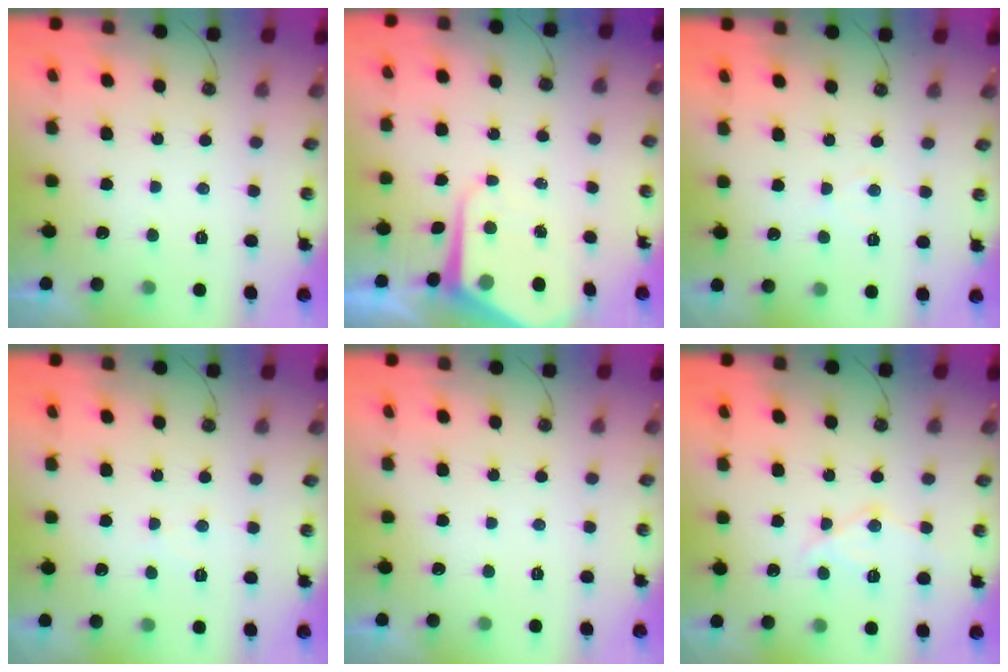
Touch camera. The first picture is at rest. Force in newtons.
{"total": 7.3, "press": 7.3, "slide": 0.6}
{"total": 4.3, "press": 4.3, "slide": 0.7}
{"total": 3.7, "press": 3.7, "slide": 0.7}
{"total": 0.0}
{"total": 12.1, "press": 12.1, "slide": 1.1}